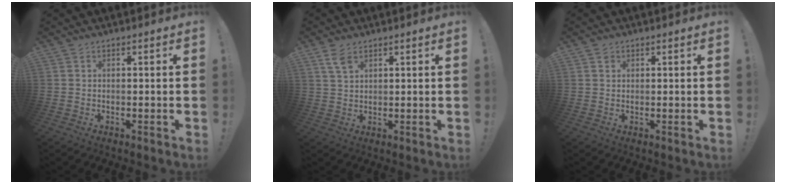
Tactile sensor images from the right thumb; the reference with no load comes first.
{"total": 4.4, "force": [2.7, 2.2, 2.8], "torque": [-0.043, -0.013, 0.049]}
{"total": 0.9, "force": [0.5, 0.7, -0.1], "torque": [0.009, -0.003, 0.008]}